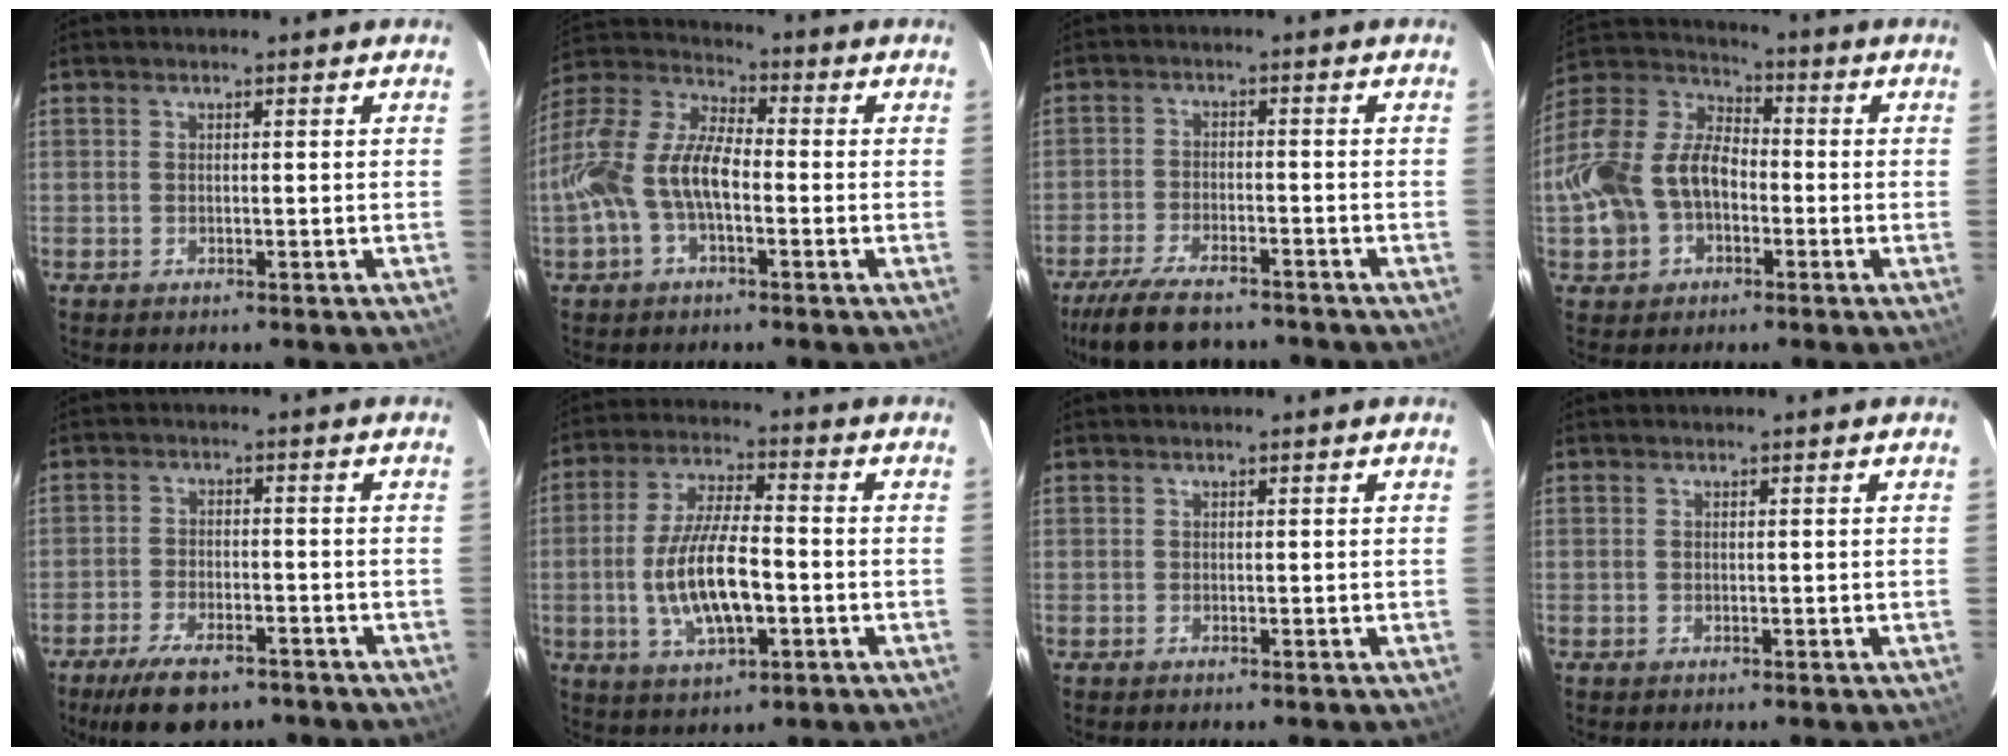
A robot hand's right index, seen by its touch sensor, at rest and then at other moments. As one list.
[{"total": 13.7, "force": [-3.1, 6.5, 11.6], "torque": [-0.244, 0.013, -0.065]}, {"total": 12.9, "force": [-10.6, 4.0, 6.0], "torque": [-0.139, -0.024, -0.179]}, {"total": 18.1, "force": [-4.4, 13.2, 11.6], "torque": [-0.281, 0.025, -0.082]}, {"total": 11.1, "force": [-8.3, 4.3, 5.9], "torque": [-0.134, -0.014, -0.135]}, {"total": 12.9, "force": [-2.8, 4.5, 11.8], "torque": [-0.238, -0.005, -0.044]}, {"total": 0.5, "force": [-0.3, 0.4, -0.1], "torque": [0.002, 0.002, -0.006]}, {"total": 0.0}]